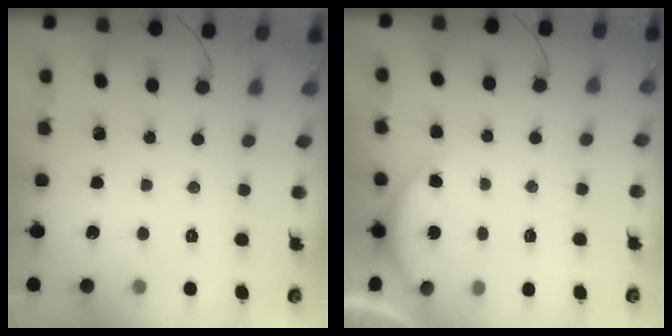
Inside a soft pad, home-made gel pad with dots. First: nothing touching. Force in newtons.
{"total": 3.0, "press": 3.0, "slide": 0.6}